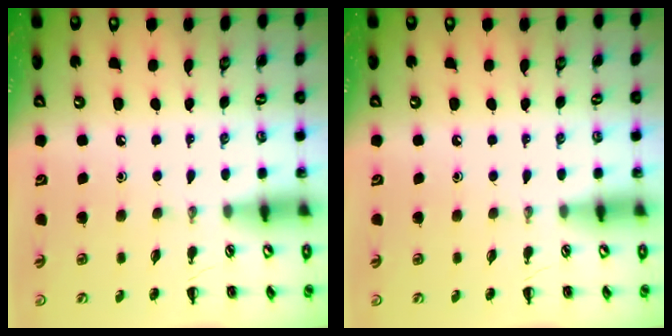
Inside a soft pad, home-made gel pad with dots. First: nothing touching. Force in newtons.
{"total": 0.0}